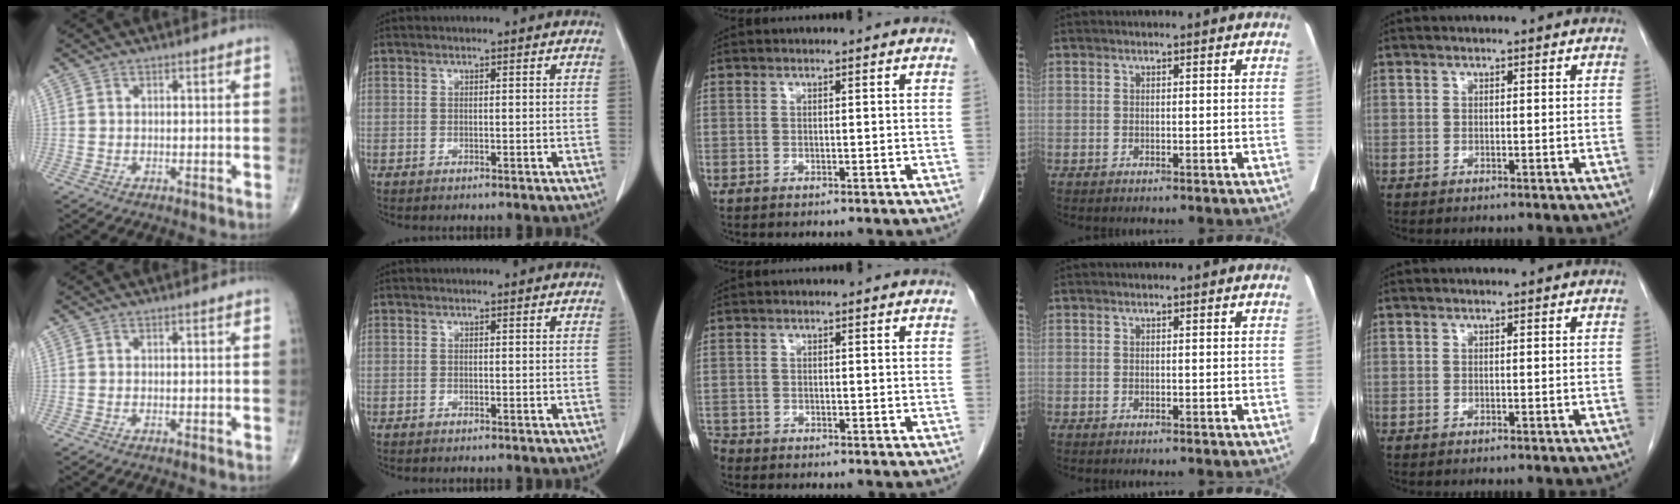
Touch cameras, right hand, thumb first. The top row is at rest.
{"middle": {"total": 2.0, "force": [-1.9, 0.6, 0.0], "torque": [0.000, -0.003, -0.035]}}